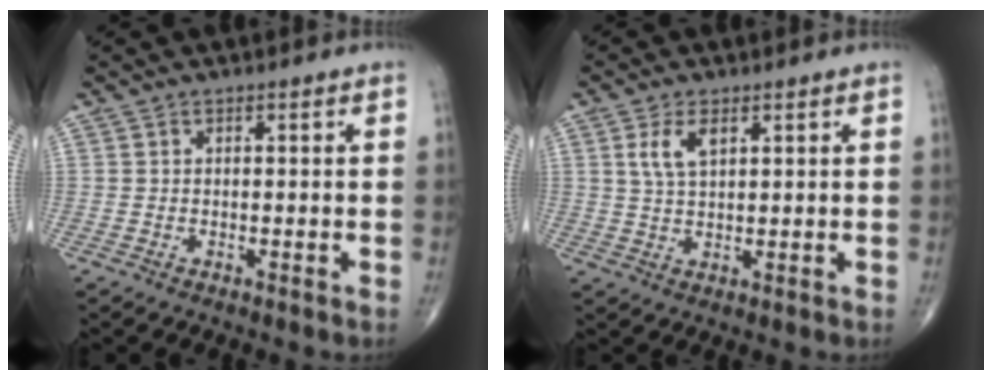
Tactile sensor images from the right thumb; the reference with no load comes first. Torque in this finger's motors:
{"motor_torque": [0.02, 0.01, 0.56, 0.33, 0.14]}